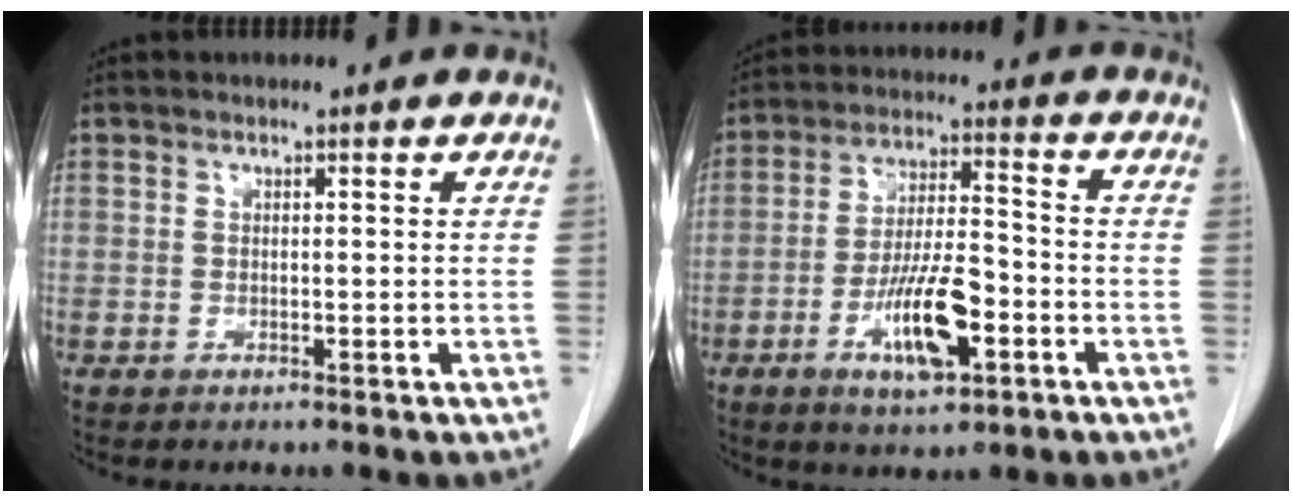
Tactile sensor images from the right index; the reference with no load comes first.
{"total": 11.1, "force": [-4.4, 3.0, 9.7], "torque": [-0.184, -0.003, -0.076]}